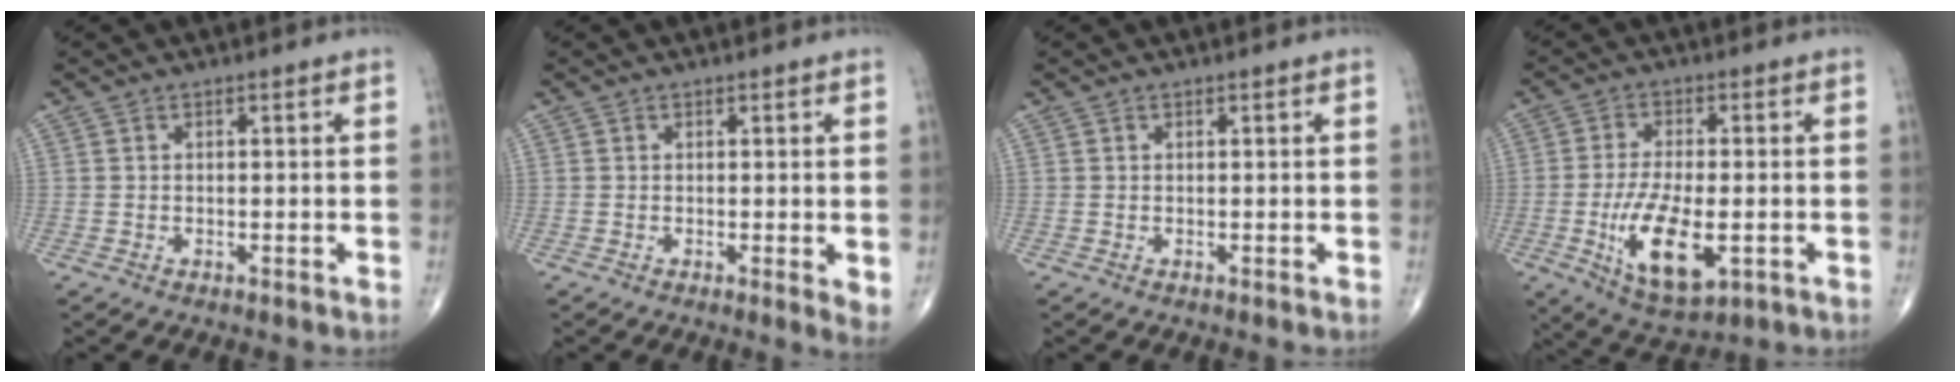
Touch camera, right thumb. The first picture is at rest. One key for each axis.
{"total": 2.8, "fx": 0.0, "fy": 0.8, "fz": 2.7, "tx": -0.041, "ty": -0.011, "tz": -0.003}
{"total": 0.0}
{"total": 13.0, "fx": -3.3, "fy": 5.7, "fz": 11.2, "tx": -0.203, "ty": -0.010, "tz": -0.047}